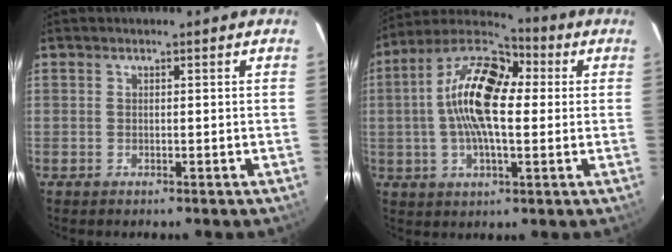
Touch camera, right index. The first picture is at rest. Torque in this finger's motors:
{"motor_torque": [2.09, 0.05, 1.05, 0.21]}